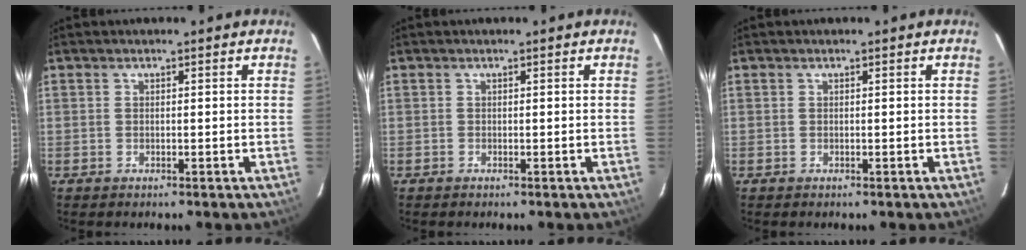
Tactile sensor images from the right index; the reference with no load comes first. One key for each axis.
{"total": 0.0}
{"total": 0.0}